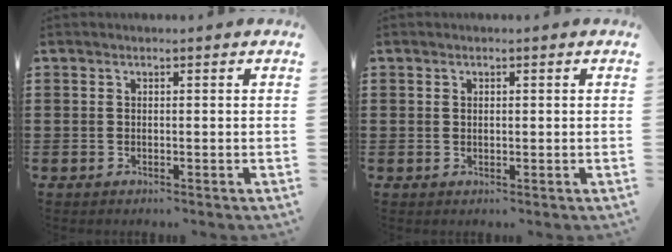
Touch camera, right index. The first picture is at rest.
{"total": 0.6, "force": [0.3, 0.4, 0.4], "torque": [-0.009, 0.002, 0.005]}